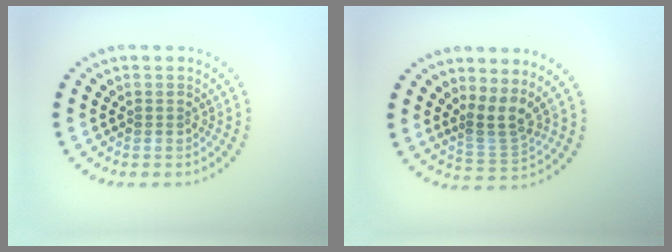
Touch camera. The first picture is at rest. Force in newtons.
{"total": 2.8, "press": 1.8, "slide": 2.1}